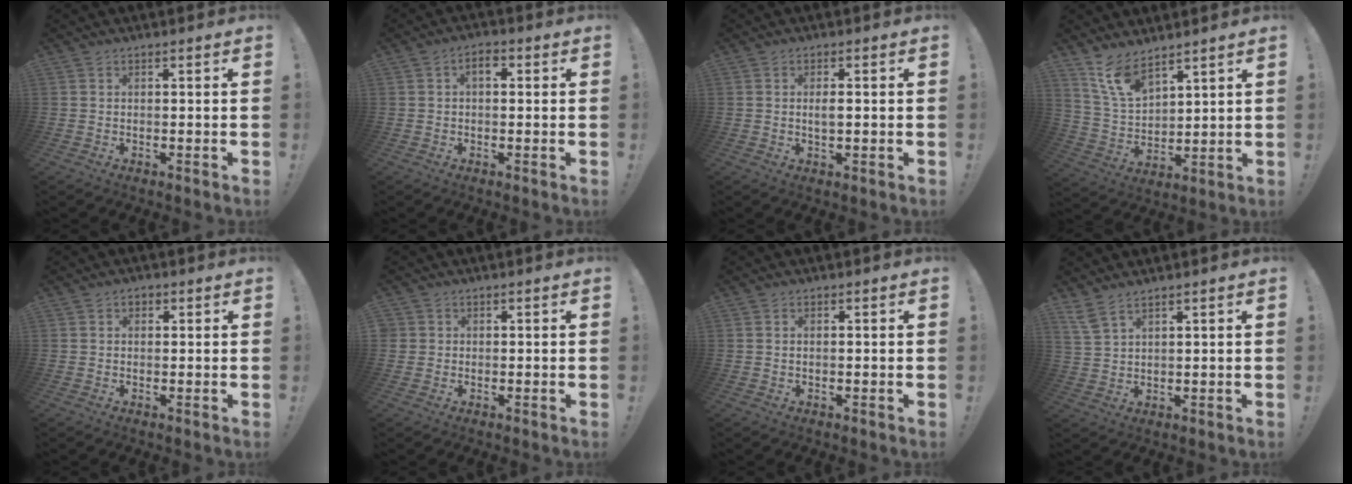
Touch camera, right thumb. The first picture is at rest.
{"total": 3.4, "force": [0.5, 2.1, 2.7], "torque": [-0.045, 0.007, 0.005]}
{"total": 2.3, "force": [-0.1, 0.7, 2.2], "torque": [-0.040, 0.001, -0.004]}
{"total": 10.9, "force": [8.6, 4.8, 4.8], "torque": [-0.112, -0.047, 0.171]}
{"total": 1.5, "force": [0.3, 1.3, 0.8], "torque": [-0.014, 0.005, 0.005]}
{"total": 1.5, "force": [0.4, 1.4, 0.3], "torque": [0.002, -0.002, 0.006]}
{"total": 0.6, "force": [0.3, 0.3, 0.5], "torque": [-0.011, 0.001, 0.005]}
{"total": 4.8, "force": [3.7, 1.4, 2.6], "torque": [-0.056, -0.016, 0.072]}